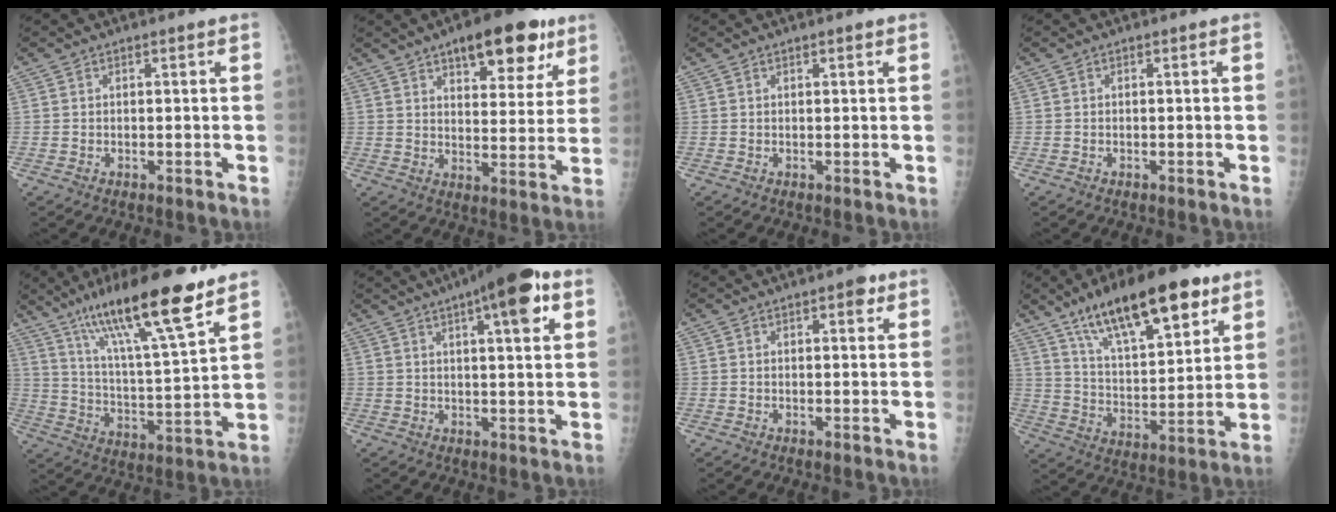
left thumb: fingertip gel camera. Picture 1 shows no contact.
{"total": 15.8, "force": [9.3, 6.8, 10.8], "torque": [-0.101, -0.032, 0.131]}
{"total": 1.1, "force": [0.8, 0.4, 0.7], "torque": [-0.009, -0.002, 0.011]}
{"total": 0.0}
{"total": 21.1, "force": [14.0, 3.3, 15.4], "torque": [-0.250, -0.055, 0.241]}
{"total": 13.0, "force": [6.7, 3.4, 10.7], "torque": [-0.138, -0.007, 0.092]}
{"total": 3.1, "force": [1.8, 1.3, 2.2], "torque": [-0.018, -0.005, 0.021]}
{"total": 22.0, "force": [13.3, 7.8, 15.6], "torque": [-0.224, -0.043, 0.229]}